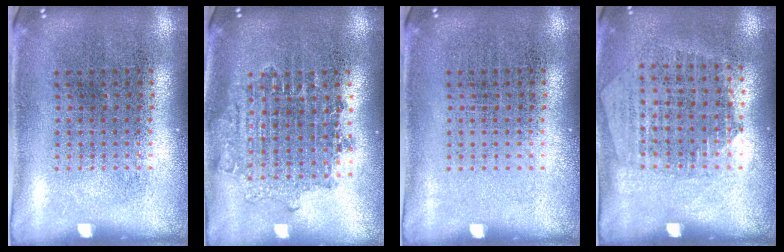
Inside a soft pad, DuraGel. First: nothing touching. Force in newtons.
{"total": 1.7, "press": 1.4, "slide": 1.0}
{"total": 0.0}
{"total": 1.3, "press": 1.2, "slide": 0.5}